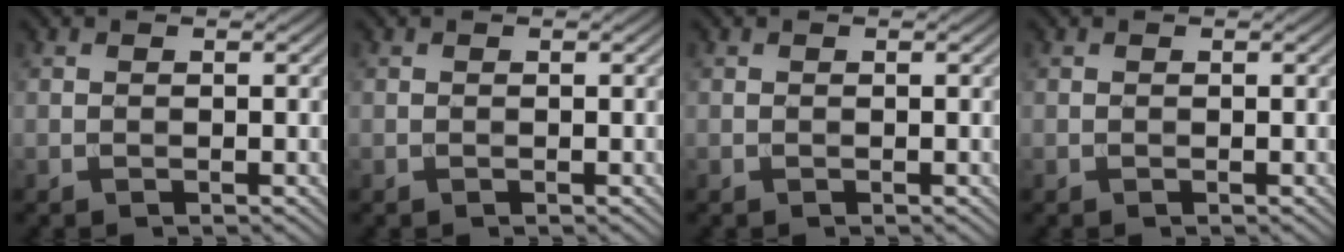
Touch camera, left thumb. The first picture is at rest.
{"total": 0.0}
{"total": 0.0}
{"total": 0.0}